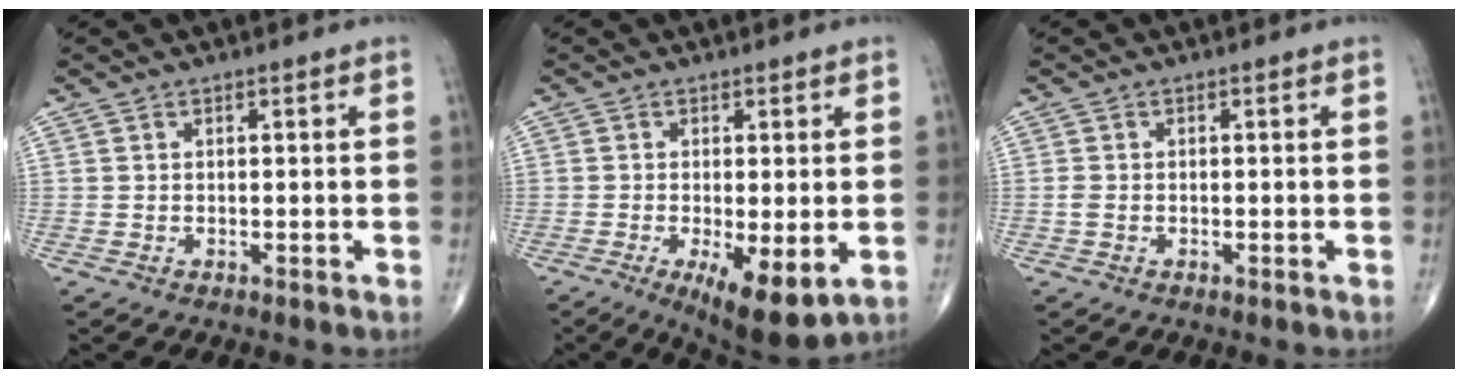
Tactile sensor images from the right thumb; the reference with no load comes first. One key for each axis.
{"total": 9.7, "fx": -2.8, "fy": 3.2, "fz": 8.7, "tx": -0.138, "ty": -0.022, "tz": -0.038}
{"total": 1.2, "fx": -0.4, "fy": 0.8, "fz": 0.8, "tx": -0.025, "ty": 0.002, "tz": -0.008}